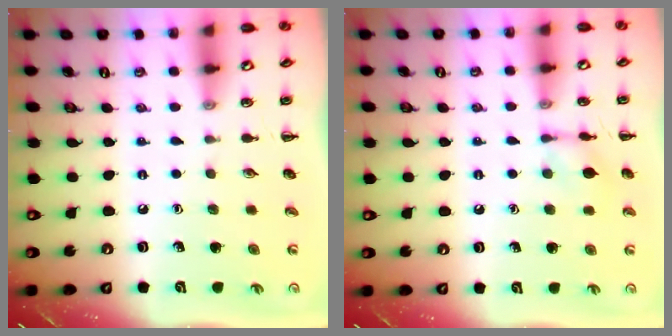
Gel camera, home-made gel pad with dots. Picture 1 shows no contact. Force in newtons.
{"total": 6.8, "press": 6.8, "slide": 0.8}